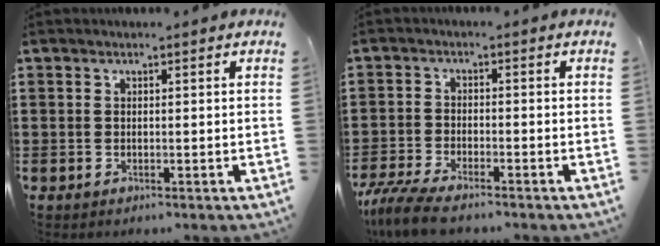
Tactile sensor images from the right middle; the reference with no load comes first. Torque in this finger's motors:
{"motor_torque": [1.20, -0.44, 0.42, 0.13]}